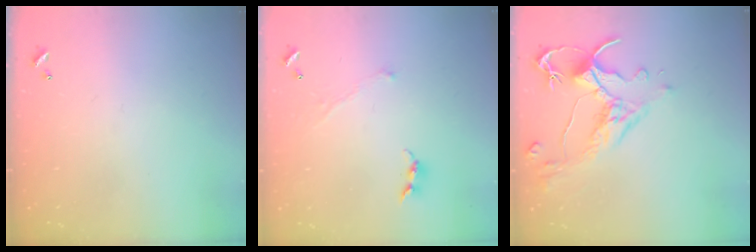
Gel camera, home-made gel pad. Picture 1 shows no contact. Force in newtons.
{"total": 0.8, "press": 0.7, "slide": 0.3}
{"total": 3.2, "press": 2.9, "slide": 1.3}